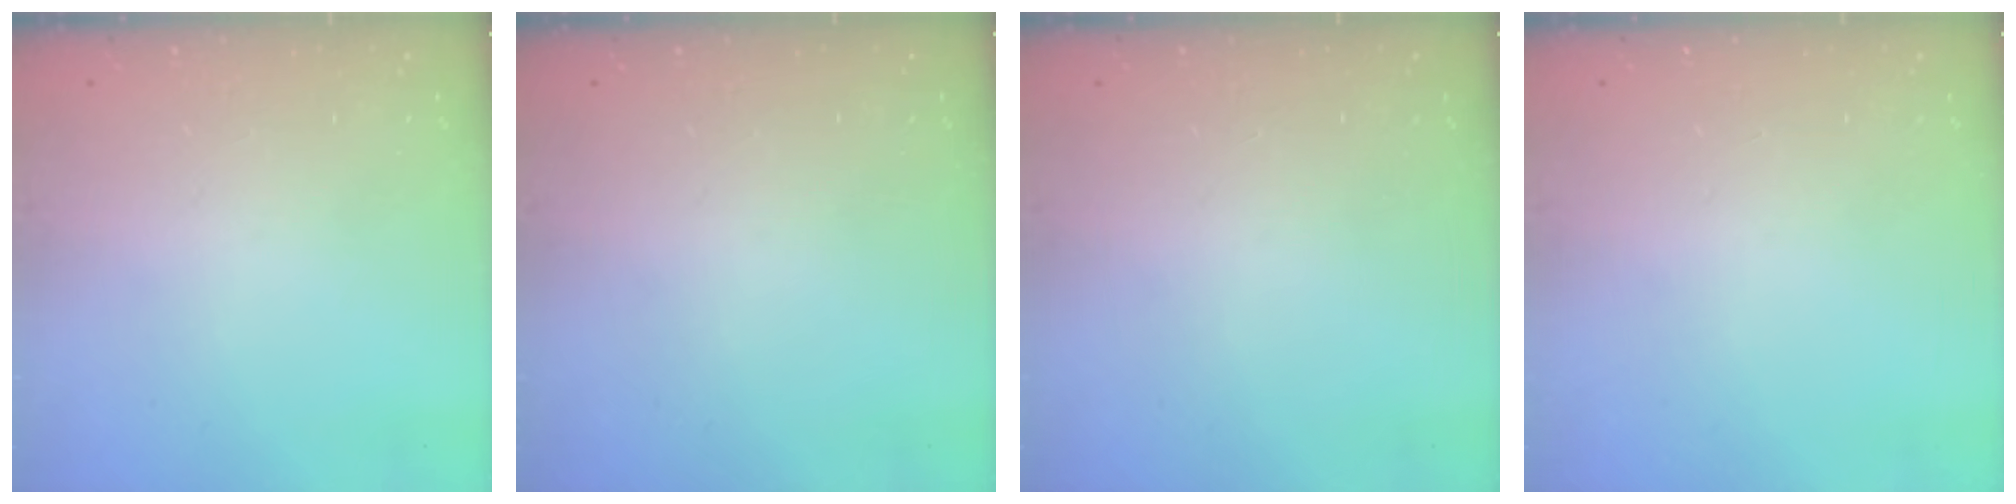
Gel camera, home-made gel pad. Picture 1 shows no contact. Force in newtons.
{"total": 0.0}
{"total": 0.0}
{"total": 0.0}